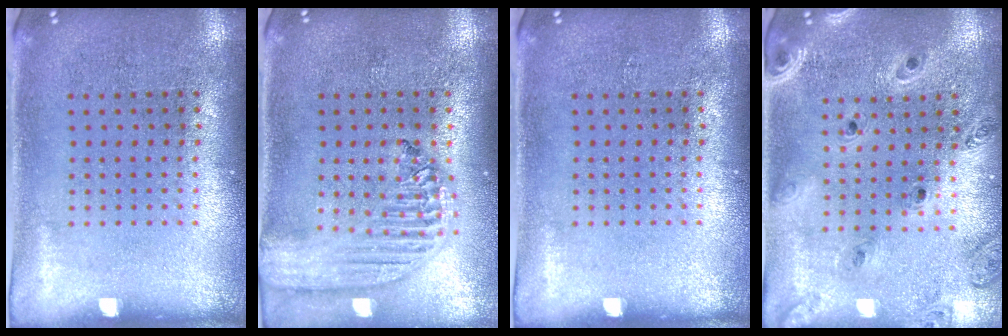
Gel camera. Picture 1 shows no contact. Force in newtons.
{"total": 2.2, "press": 1.9, "slide": 1.1}
{"total": 0.0}
{"total": 1.2, "press": 1.2, "slide": 0.2}